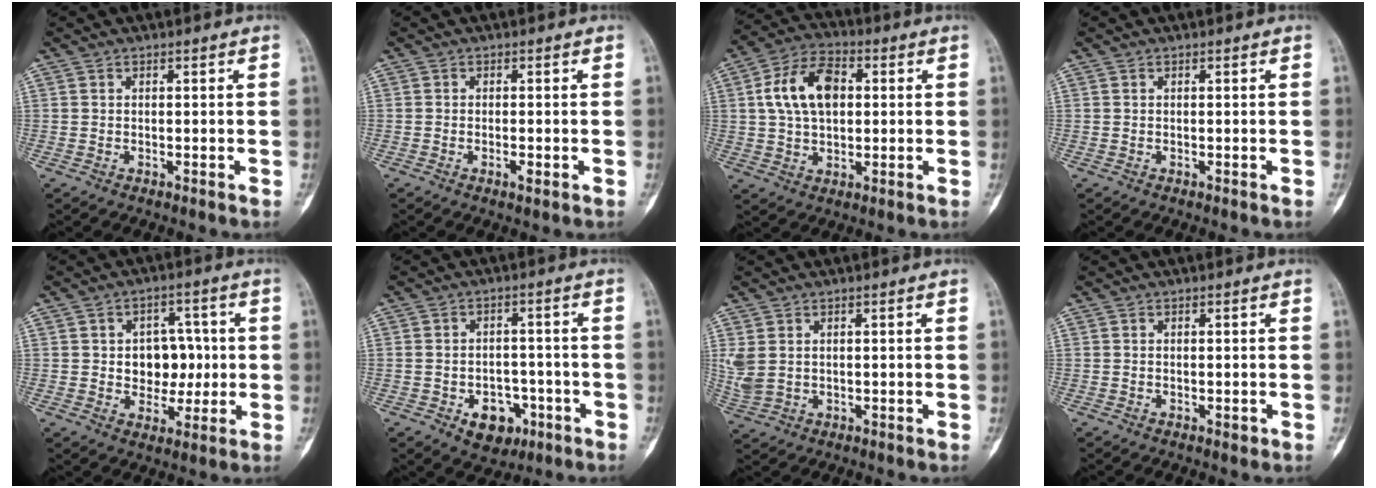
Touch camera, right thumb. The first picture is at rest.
{"total": 1.8, "force": [-0.7, 0.5, 1.5], "torque": [-0.025, -0.001, -0.012]}
{"total": 12.2, "force": [2.0, 7.7, 9.3], "torque": [-0.159, 0.016, 0.031]}
{"total": 0.0}
{"total": 8.9, "force": [0.3, 6.8, 5.6], "torque": [-0.033, 0.011, 0.009]}
{"total": 7.9, "force": [-3.5, 5.7, 4.2], "torque": [-0.028, 0.027, -0.044]}
{"total": 4.6, "force": [1.0, 3.3, 3.0], "torque": [-0.081, -0.001, 0.033]}
{"total": 0.8, "force": [-0.3, 0.5, 0.6], "torque": [-0.006, 0.000, -0.004]}